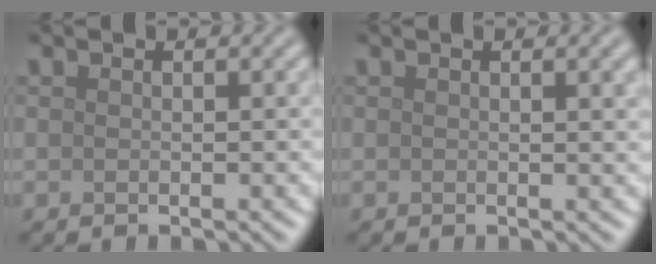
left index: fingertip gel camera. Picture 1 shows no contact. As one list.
[{"total": 1.9, "force": [0.7, 0.6, 1.7], "torque": [-0.013, 0.005, 0.007]}]